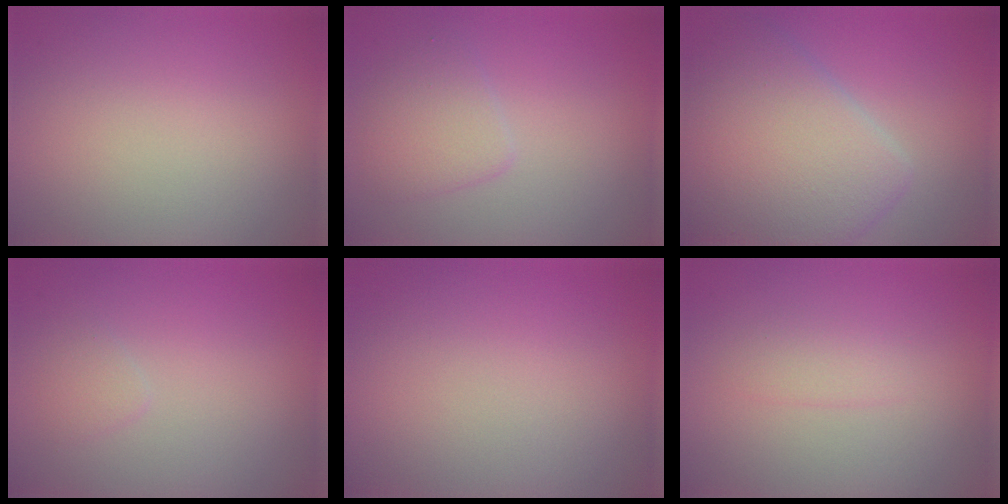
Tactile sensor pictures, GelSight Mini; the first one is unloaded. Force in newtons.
{"total": 2.4, "press": 2.4, "slide": 0.1}
{"total": 8.1, "press": 8.1, "slide": 0.2}
{"total": 0.8, "press": 0.8, "slide": 0.0}
{"total": 0.0}
{"total": 1.1, "press": 1.1, "slide": 0.0}